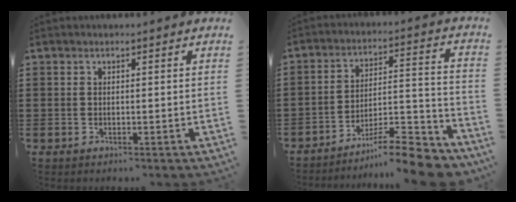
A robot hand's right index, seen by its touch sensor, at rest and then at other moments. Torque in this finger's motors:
{"motor_torque": [1.48, -0.66, -0.03, 0.01]}